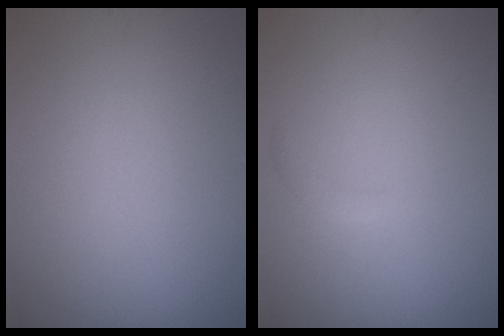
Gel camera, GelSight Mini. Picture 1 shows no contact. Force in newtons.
{"total": 0.8, "press": 0.8, "slide": 0.1}